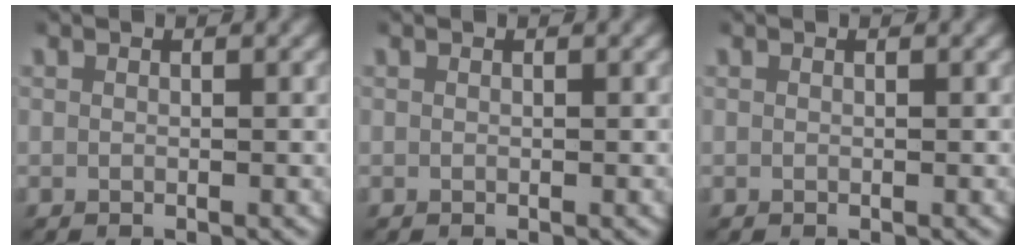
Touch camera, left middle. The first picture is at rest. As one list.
[{"total": 0.0}, {"total": 0.0}]